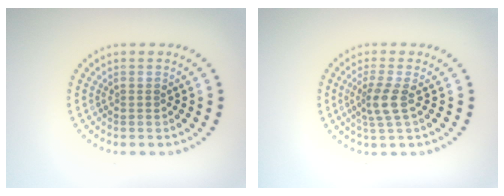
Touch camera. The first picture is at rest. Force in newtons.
{"total": 2.5, "press": 2.0, "slide": 1.6}